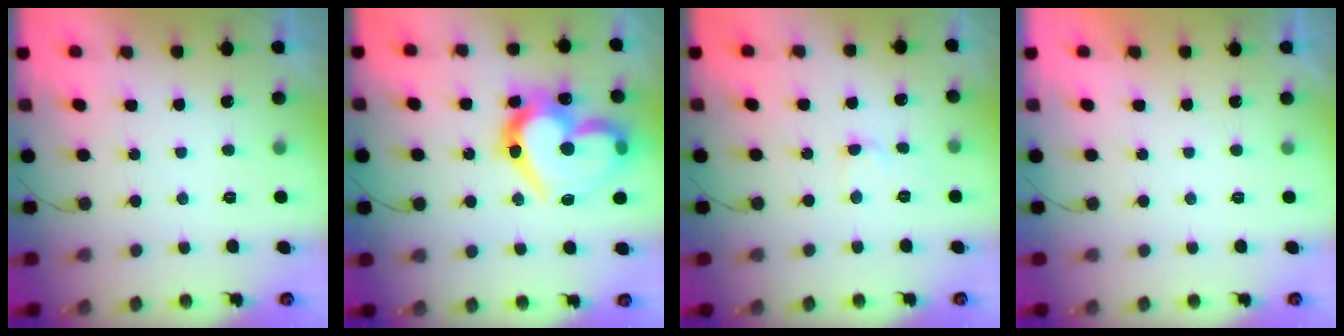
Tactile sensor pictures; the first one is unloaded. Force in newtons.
{"total": 24.4, "press": 24.2, "slide": 3.1}
{"total": 3.7, "press": 3.7, "slide": 0.3}
{"total": 1.6, "press": 1.6, "slide": 0.1}